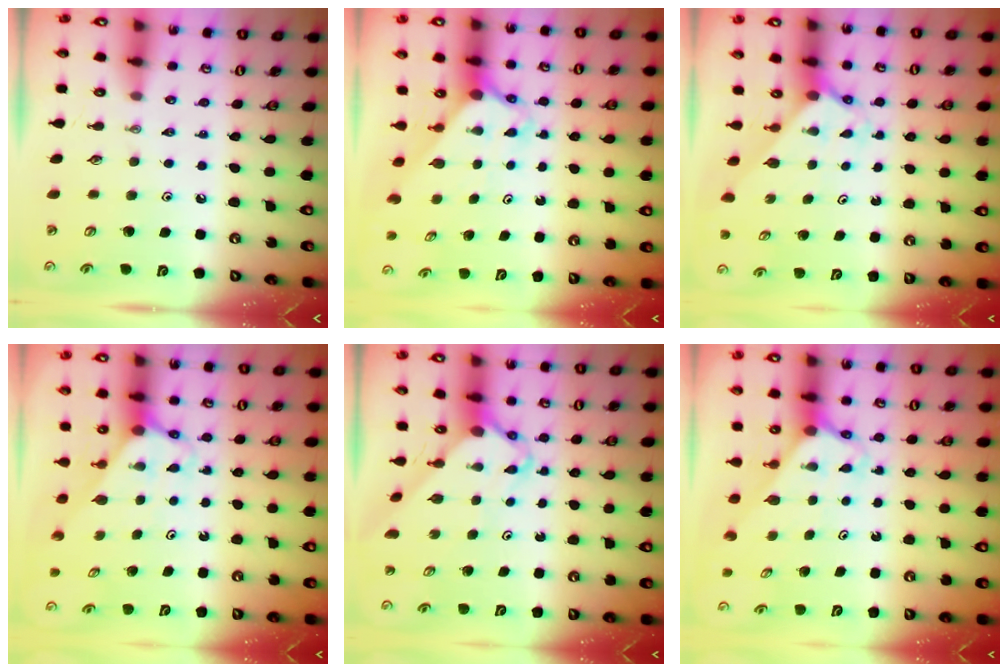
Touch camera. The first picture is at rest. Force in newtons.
{"total": 2.7, "press": 2.7, "slide": 0.0}
{"total": 1.9, "press": 1.9, "slide": 0.1}
{"total": 2.7, "press": 2.7, "slide": 0.2}
{"total": 4.1, "press": 4.1, "slide": 0.4}
{"total": 2.4, "press": 2.4, "slide": 0.2}